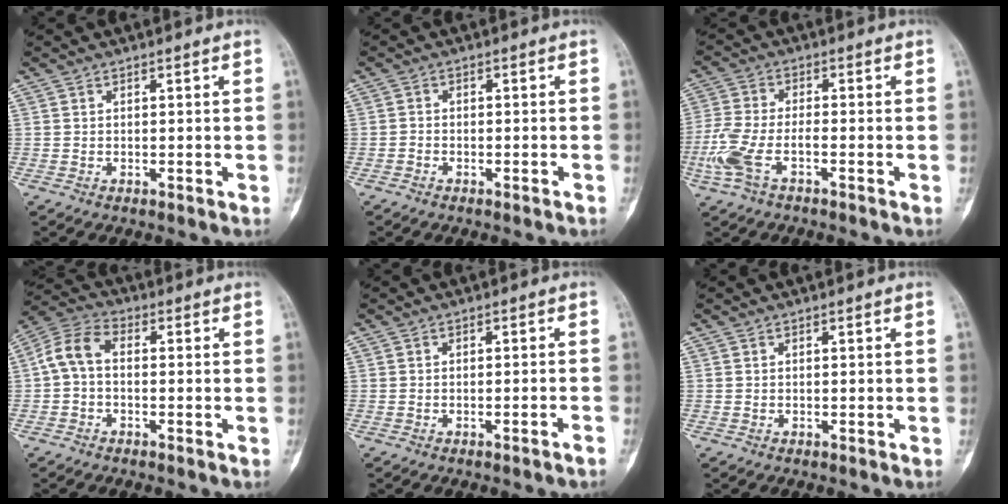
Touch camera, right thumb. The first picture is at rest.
{"total": 1.1, "force": [-1.0, 0.4, 0.4], "torque": [-0.010, 0.005, -0.019]}
{"total": 8.7, "force": [-3.6, 3.9, 6.9], "torque": [-0.175, 0.019, -0.074]}
{"total": 6.7, "force": [-0.3, 4.2, 5.2], "torque": [-0.103, 0.024, -0.018]}
{"total": 1.7, "force": [-1.3, -0.2, 1.1], "torque": [-0.025, 0.009, -0.013]}
{"total": 0.0}